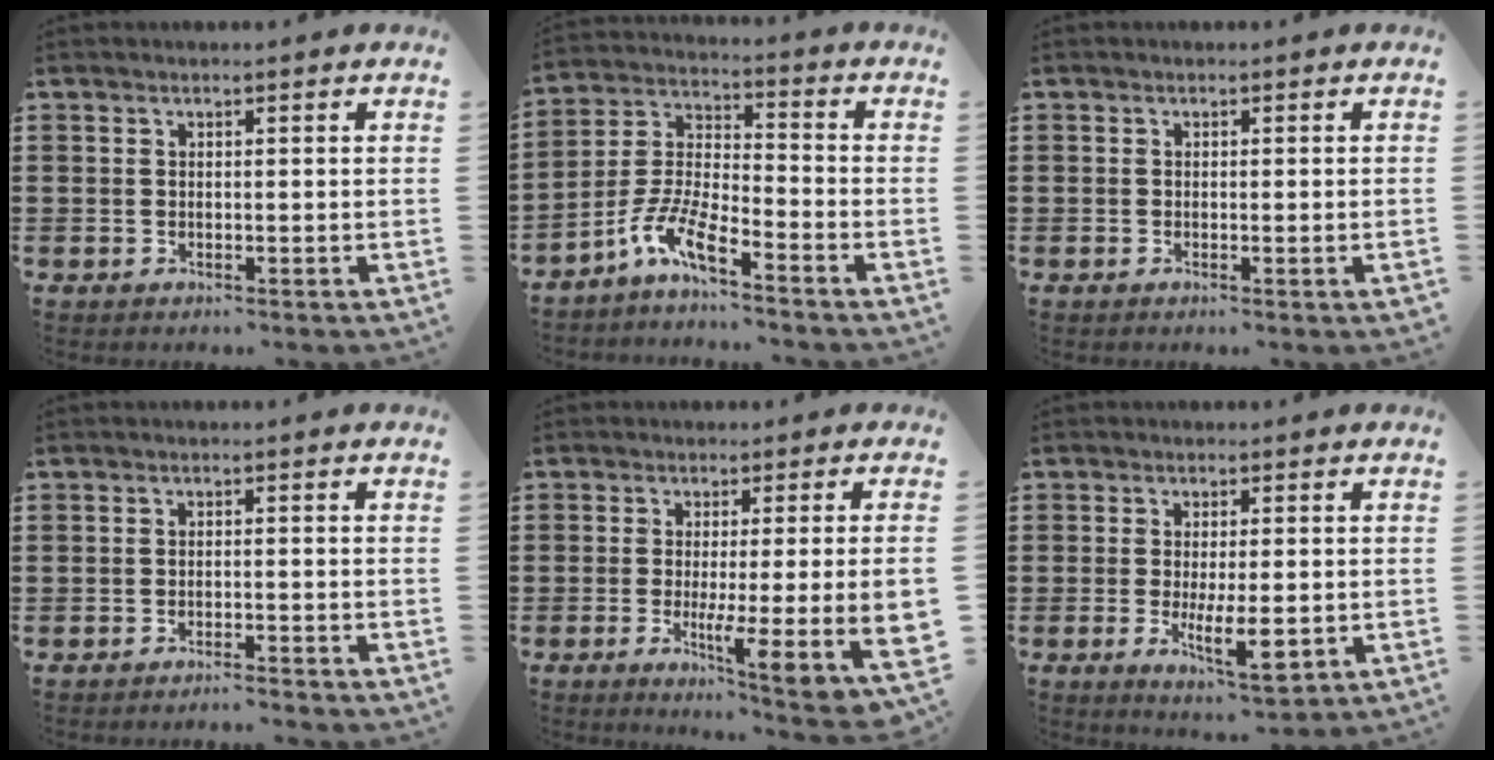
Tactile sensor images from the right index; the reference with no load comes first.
{"total": 7.5, "force": [-5.7, 1.3, 4.7], "torque": [-0.120, -0.010, -0.118]}
{"total": 0.7, "force": [-0.1, -0.1, 0.7], "torque": [-0.012, -0.005, -0.001]}
{"total": 1.5, "force": [-1.5, -0.2, 0.3], "torque": [-0.007, 0.002, -0.031]}
{"total": 8.7, "force": [-0.9, 0.8, 8.6], "torque": [-0.138, -0.027, -0.016]}
{"total": 6.7, "force": [-1.2, 2.1, 6.3], "torque": [-0.125, -0.013, -0.021]}